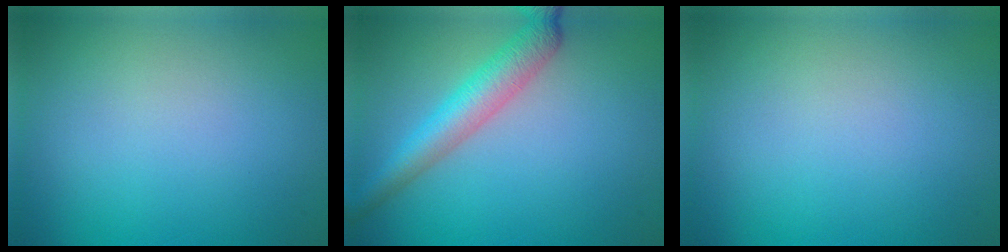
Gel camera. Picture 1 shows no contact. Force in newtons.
{"total": 4.4, "press": 4.4, "slide": 0.1}
{"total": 0.0}